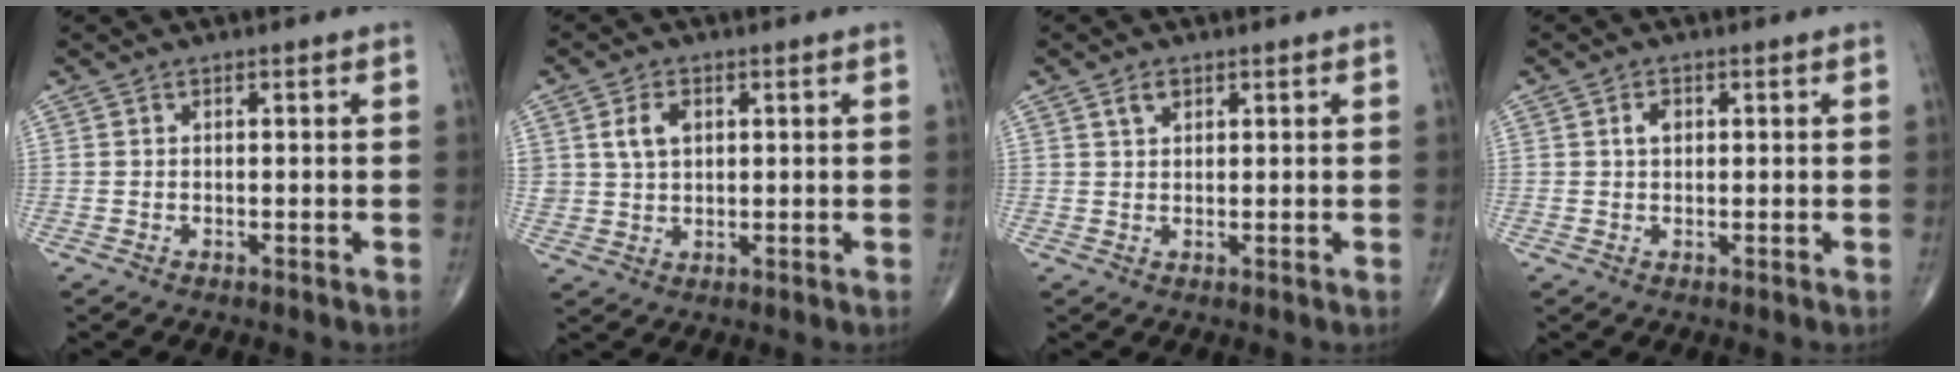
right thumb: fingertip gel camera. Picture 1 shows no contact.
{"total": 5.2, "force": [1.6, 3.6, 3.3], "torque": [-0.051, -0.005, 0.033]}
{"total": 2.2, "force": [1.2, 1.3, 1.2], "torque": [-0.018, -0.002, 0.023]}
{"total": 2.2, "force": [0.5, 1.5, 1.5], "torque": [-0.023, 0.003, 0.008]}